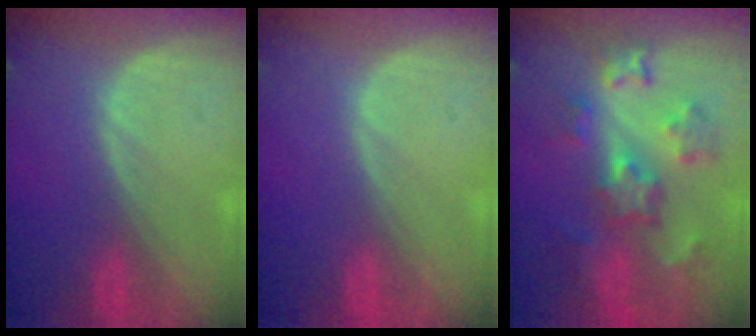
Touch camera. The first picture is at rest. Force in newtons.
{"total": 0.0}
{"total": 8.8, "press": 7.8, "slide": 3.9}